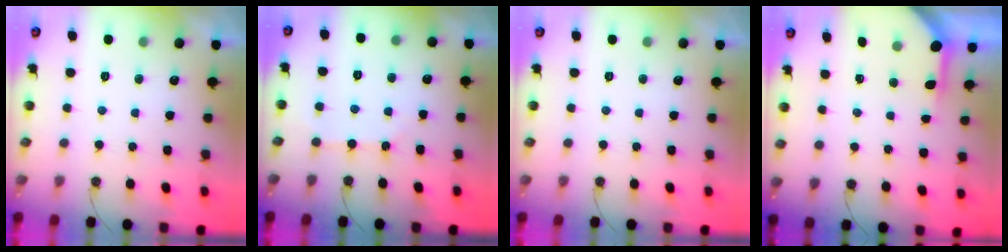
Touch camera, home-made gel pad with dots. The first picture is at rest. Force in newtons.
{"total": 2.1, "press": 2.0, "slide": 0.3}
{"total": 0.0}
{"total": 4.0, "press": 4.0, "slide": 0.5}